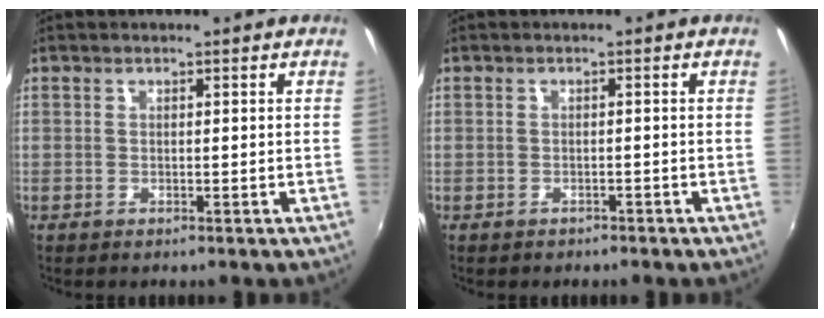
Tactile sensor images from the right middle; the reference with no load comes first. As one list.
[{"total": 1.7, "force": [-1.4, 0.9, 0.4], "torque": [-0.011, -0.003, -0.017]}]